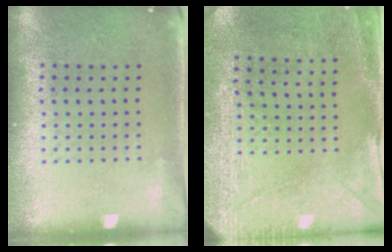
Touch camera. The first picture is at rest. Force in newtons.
{"total": 2.9, "press": 2.4, "slide": 1.6}